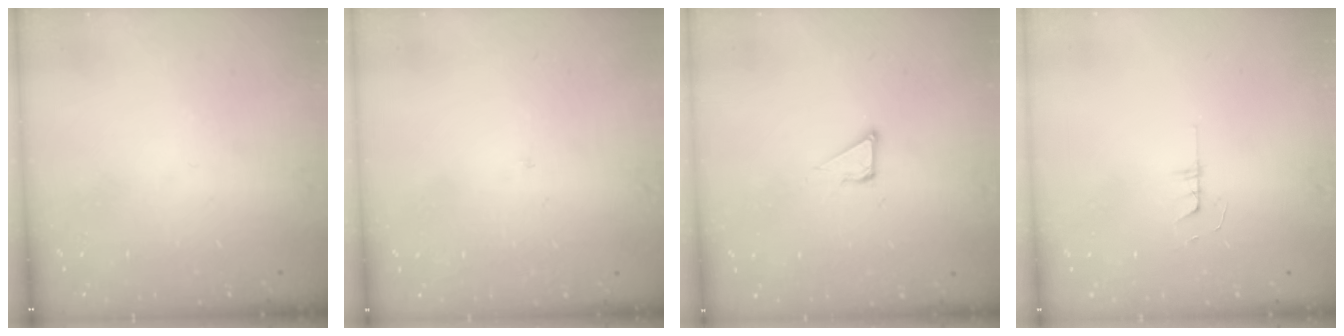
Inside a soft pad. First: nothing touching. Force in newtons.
{"total": 2.1, "press": 2.1, "slide": 0.1}
{"total": 3.9, "press": 3.9, "slide": 0.3}
{"total": 4.0, "press": 4.0, "slide": 0.4}